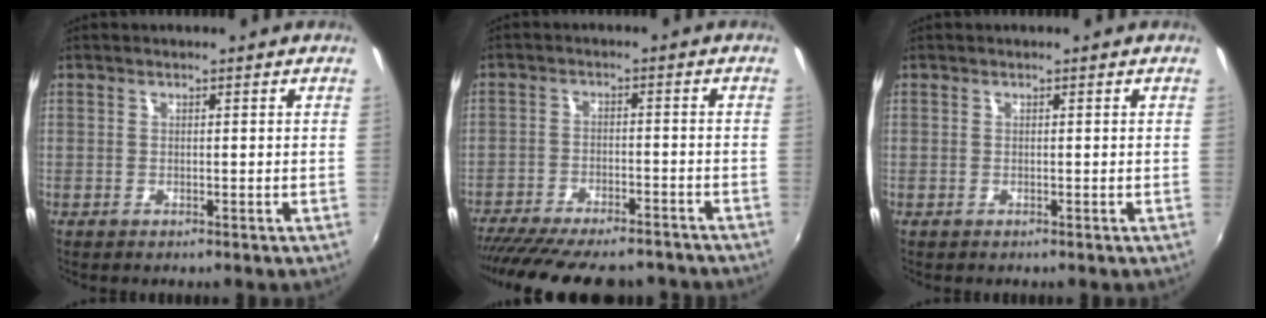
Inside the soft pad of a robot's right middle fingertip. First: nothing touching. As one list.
[{"total": 20.6, "force": [-17.4, 5.9, 9.4], "torque": [-0.191, -0.028, -0.247]}, {"total": 0.0}]